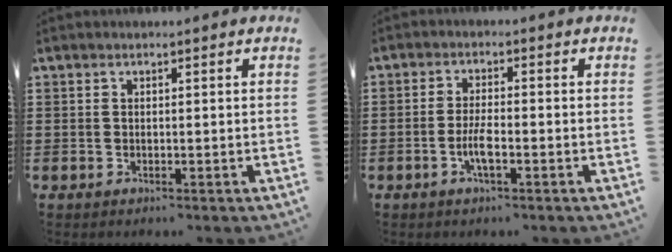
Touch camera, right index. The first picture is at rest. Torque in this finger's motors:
{"motor_torque": [1.08, 1.05, 0.50, 0.14]}